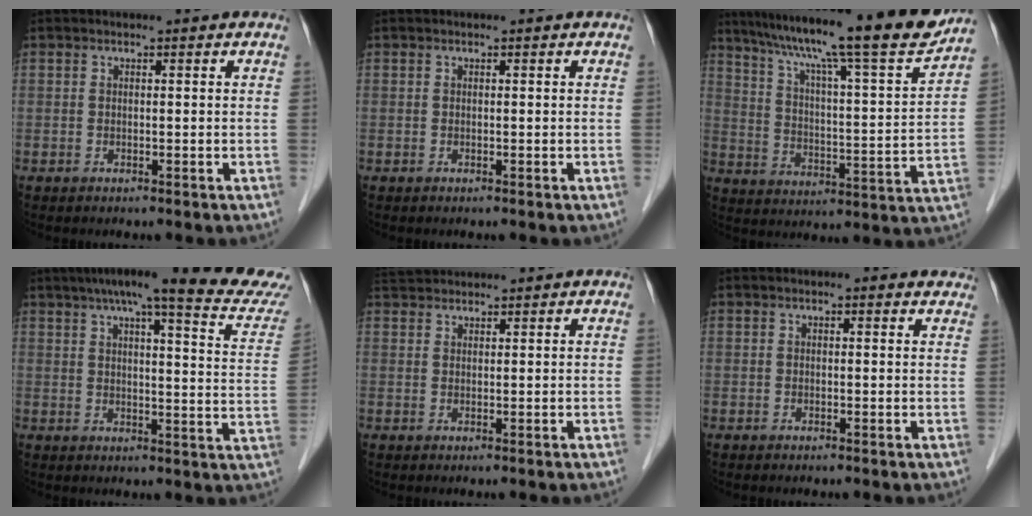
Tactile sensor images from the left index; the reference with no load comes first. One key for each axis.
{"total": 0.0}
{"total": 21.6, "fx": 18.2, "fy": -0.3, "fz": 11.7, "tx": -0.189, "ty": -0.018, "tz": 0.265}
{"total": 22.6, "fx": 19.6, "fy": 0.8, "fz": 11.2, "tx": -0.152, "ty": -0.031, "tz": 0.231}
{"total": 3.6, "fx": 3.6, "fy": 0.4, "fz": 0.6, "tx": -0.017, "ty": 0.030, "tz": 0.070}
{"total": 2.1, "fx": 1.5, "fy": 0.9, "fz": 1.1, "tx": -0.008, "ty": 0.008, "tz": 0.008}